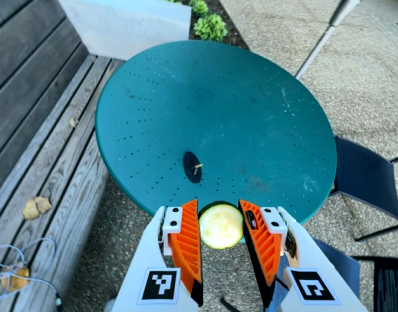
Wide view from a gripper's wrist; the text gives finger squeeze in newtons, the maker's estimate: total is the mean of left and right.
{"total": 12.3, "left": 12.6, "right": 11.9}